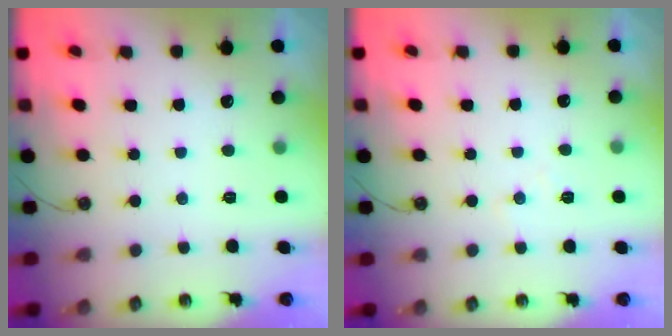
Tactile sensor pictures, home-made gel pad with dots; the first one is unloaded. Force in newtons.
{"total": 5.3, "press": 5.3, "slide": 0.8}